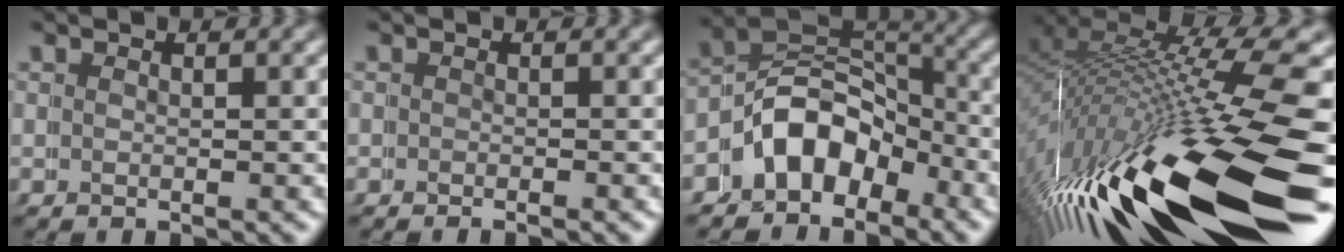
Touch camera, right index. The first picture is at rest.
{"total": 1.3, "force": [-0.7, 0.9, 0.7], "torque": [-0.015, -0.003, -0.015]}
{"total": 6.3, "force": [-2.7, 4.9, 2.9], "torque": [-0.055, -0.010, -0.055]}
{"total": 17.5, "force": [-6.6, 6.8, 14.7], "torque": [-0.247, -0.032, -0.071]}